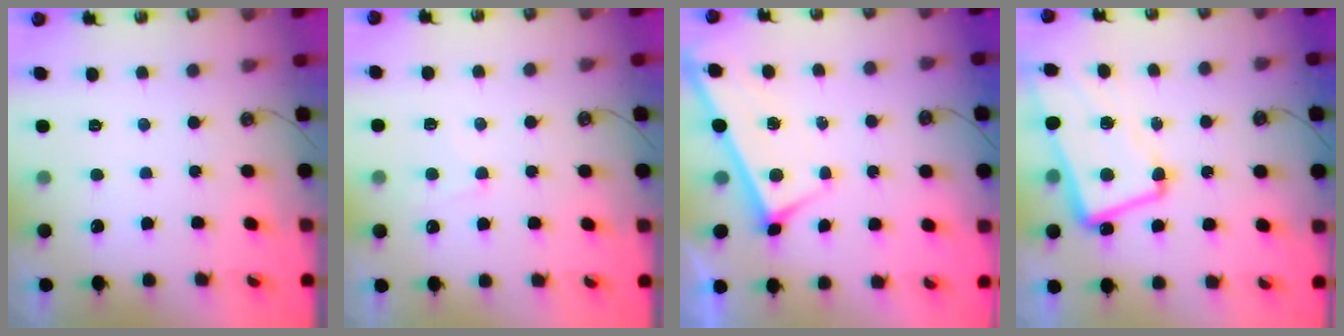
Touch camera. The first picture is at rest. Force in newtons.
{"total": 0.8, "press": 0.3, "slide": 0.7}
{"total": 3.2, "press": 3.2, "slide": 0.3}
{"total": 5.4, "press": 5.1, "slide": 1.7}